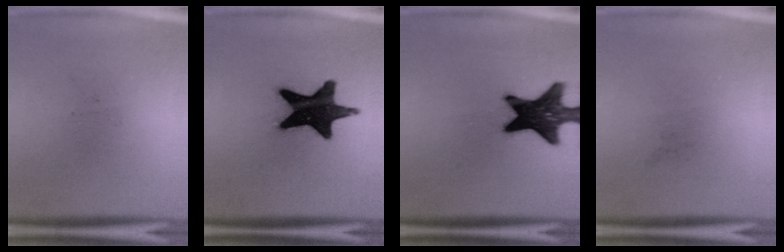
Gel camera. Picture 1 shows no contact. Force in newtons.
{"total": 18.6}
{"total": 17.1}
{"total": 0.0}